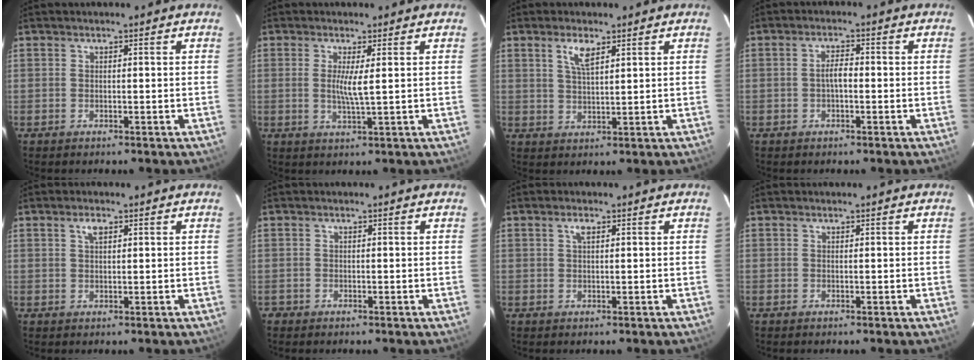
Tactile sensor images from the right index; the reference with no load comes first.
{"total": 3.6, "force": [0.6, -0.2, 3.5], "torque": [-0.068, -0.009, 0.007]}
{"total": 4.0, "force": [2.3, 1.2, 3.1], "torque": [-0.059, 0.002, 0.045]}
{"total": 2.5, "force": [-0.5, 0.9, 2.2], "torque": [-0.043, 0.008, -0.009]}
{"total": 2.0, "force": [1.0, 0.9, 1.4], "torque": [-0.027, 0.005, 0.018]}
{"total": 1.1, "force": [-0.5, 0.9, -0.1], "torque": [-0.001, 0.005, -0.009]}
{"total": 1.5, "force": [0.6, 0.6, 1.2], "torque": [-0.023, 0.004, 0.011]}
{"total": 0.0}